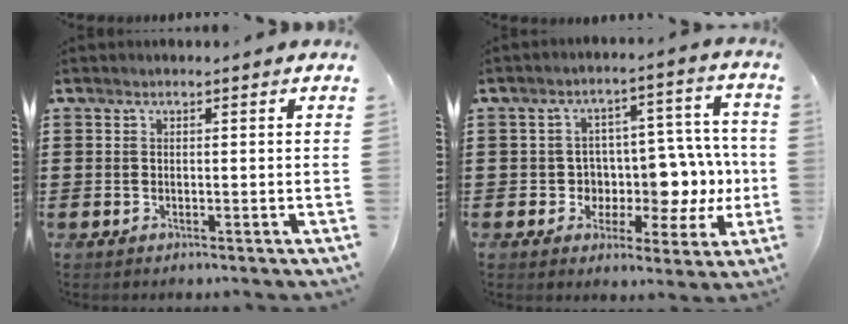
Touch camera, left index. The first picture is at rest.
{"total": 7.8, "force": [0.3, 6.5, 4.2], "torque": [-0.073, -0.009, 0.013]}